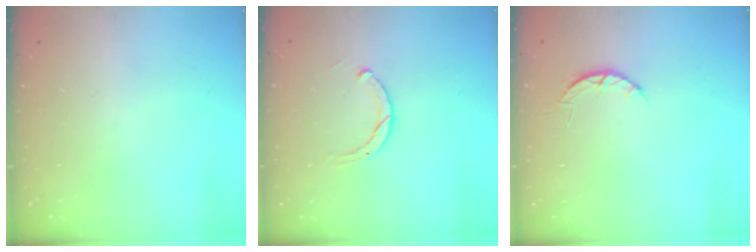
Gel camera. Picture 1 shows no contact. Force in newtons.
{"total": 1.8, "press": 1.8, "slide": 0.2}
{"total": 2.6, "press": 2.5, "slide": 0.4}